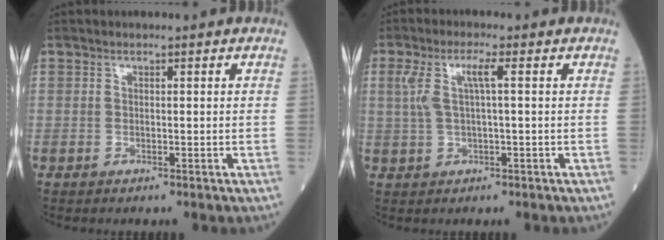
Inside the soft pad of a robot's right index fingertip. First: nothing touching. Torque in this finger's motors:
{"motor_torque": [0.64, 0.14, 0.23, 0.11]}